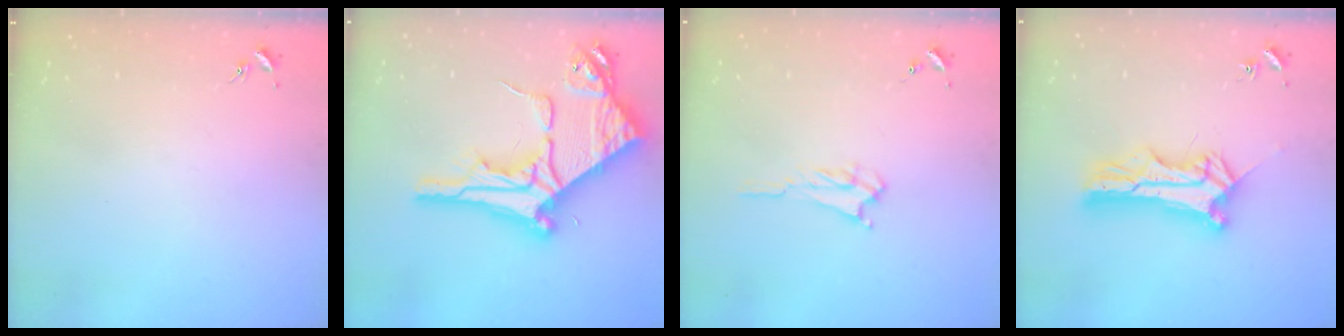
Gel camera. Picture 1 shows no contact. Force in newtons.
{"total": 13.6, "press": 13.5, "slide": 1.1}
{"total": 2.5, "press": 2.5, "slide": 0.3}
{"total": 10.0, "press": 9.9, "slide": 1.0}